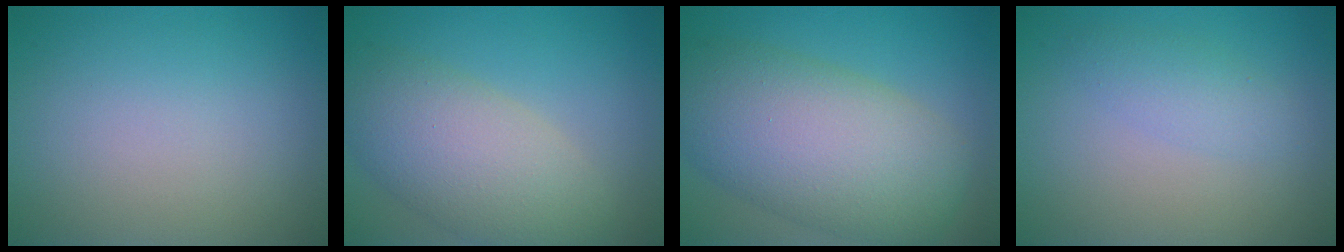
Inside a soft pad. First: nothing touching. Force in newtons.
{"total": 7.1, "press": 7.1, "slide": 0.4}
{"total": 10.7, "press": 10.7, "slide": 0.4}
{"total": 1.9, "press": 1.9, "slide": 0.1}